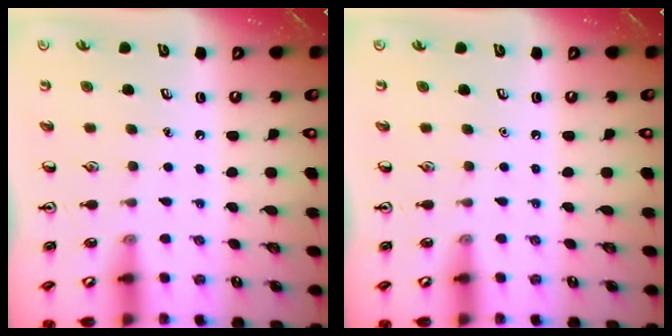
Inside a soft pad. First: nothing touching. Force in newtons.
{"total": 0.0}